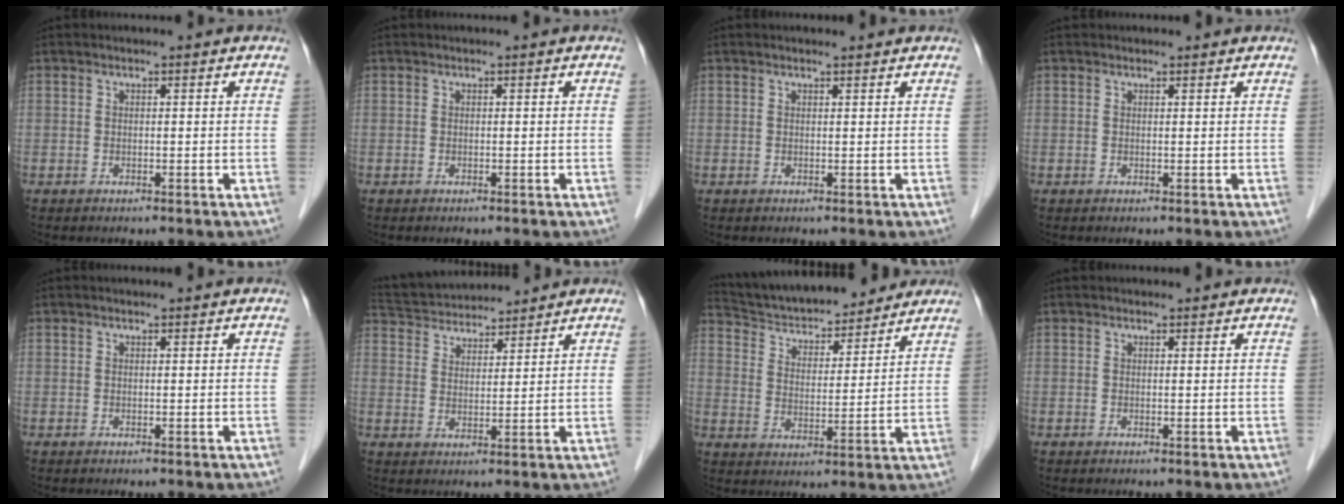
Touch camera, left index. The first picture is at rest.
{"total": 0.0}
{"total": 1.6, "force": [1.5, 0.2, 0.5], "torque": [-0.011, 0.012, 0.022]}
{"total": 0.6, "force": [0.6, 0.1, -0.1], "torque": [-0.005, 0.001, 0.008]}
{"total": 0.7, "force": [0.7, 0.0, 0.2], "torque": [-0.011, 0.008, 0.011]}
{"total": 11.9, "force": [11.2, 2.5, 3.1], "torque": [-0.062, 0.038, 0.191]}
{"total": 16.9, "force": [15.5, 3.8, 5.3], "torque": [-0.088, 0.020, 0.245]}
{"total": 0.9, "force": [0.8, 0.2, 0.0], "torque": [-0.008, 0.004, 0.012]}